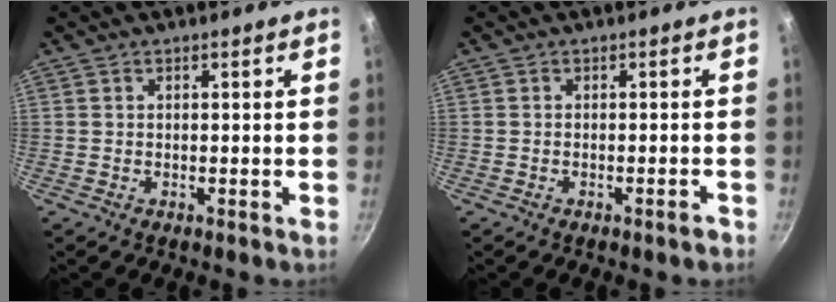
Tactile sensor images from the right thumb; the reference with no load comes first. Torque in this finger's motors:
{"motor_torque": [-0.39, -0.05, -0.06, 0.55, 0.01]}